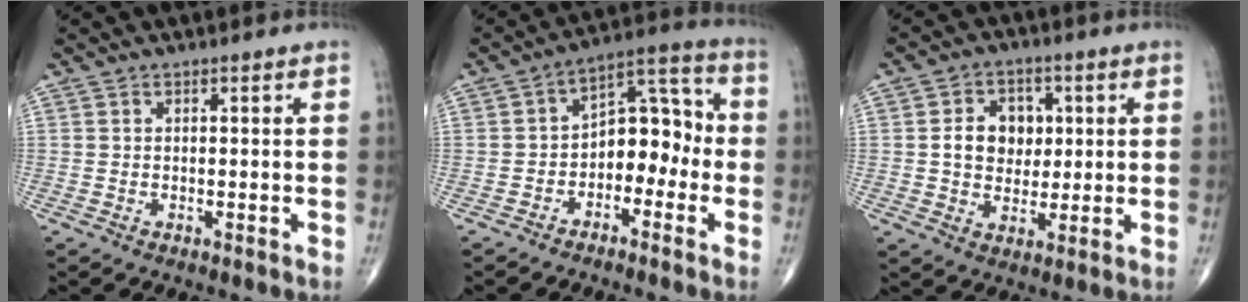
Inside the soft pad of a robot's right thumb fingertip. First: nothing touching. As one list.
[{"total": 10.3, "force": [-2.6, 6.7, 7.4], "torque": [-0.069, 0.051, -0.054]}, {"total": 8.8, "force": [1.2, 6.9, 5.3], "torque": [-0.047, 0.002, 0.020]}]